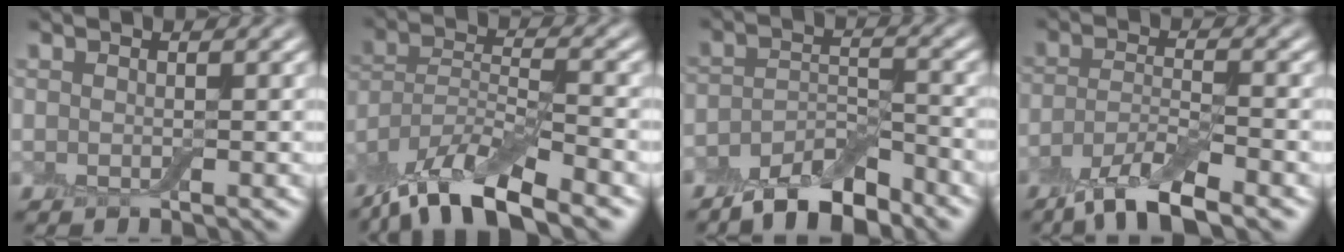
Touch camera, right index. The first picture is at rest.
{"total": 9.9, "force": [-7.5, 2.5, 5.8], "torque": [-0.102, 0.003, -0.146]}
{"total": 5.8, "force": [-4.7, 1.9, 2.9], "torque": [-0.048, -0.002, -0.085]}
{"total": 5.8, "force": [-4.2, 1.4, 3.7], "torque": [-0.069, -0.008, -0.084]}